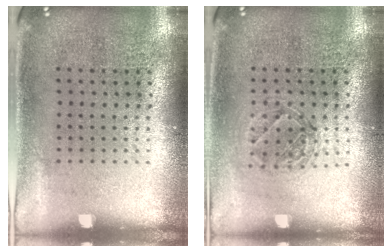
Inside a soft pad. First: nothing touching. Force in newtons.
{"total": 1.2, "press": 1.0, "slide": 0.5}